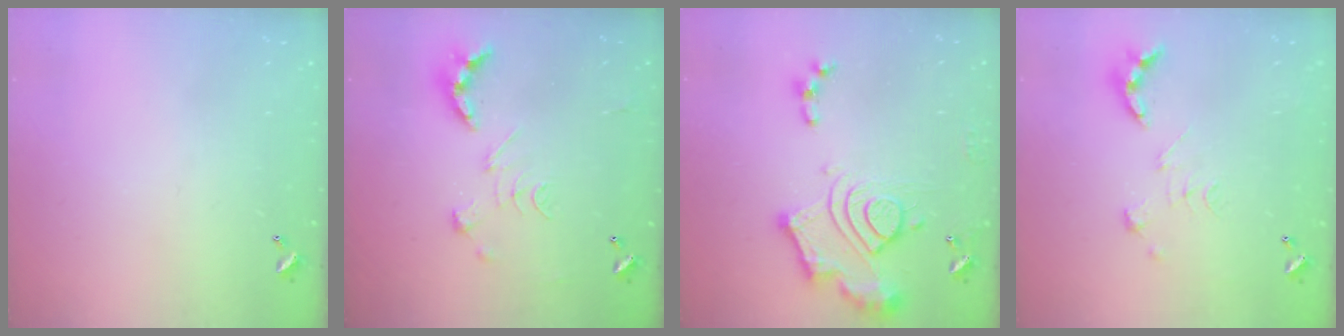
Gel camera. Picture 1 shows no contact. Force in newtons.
{"total": 2.5, "press": 2.0, "slide": 1.5}
{"total": 16.2, "press": 16.1, "slide": 1.9}
{"total": 2.7, "press": 2.2, "slide": 1.5}